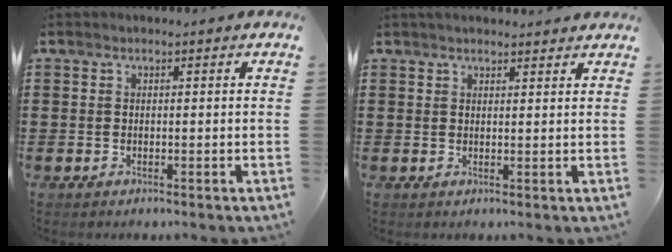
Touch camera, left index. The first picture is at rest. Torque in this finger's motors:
{"motor_torque": [1.07, -1.07, 0.18, 0.04]}